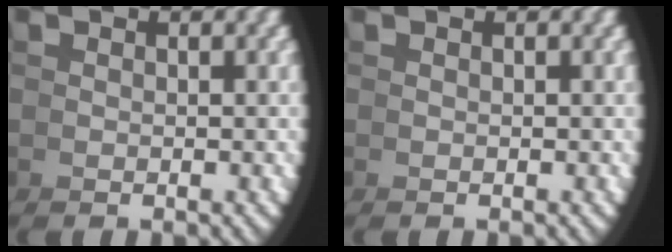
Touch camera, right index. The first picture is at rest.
{"total": 0.0}